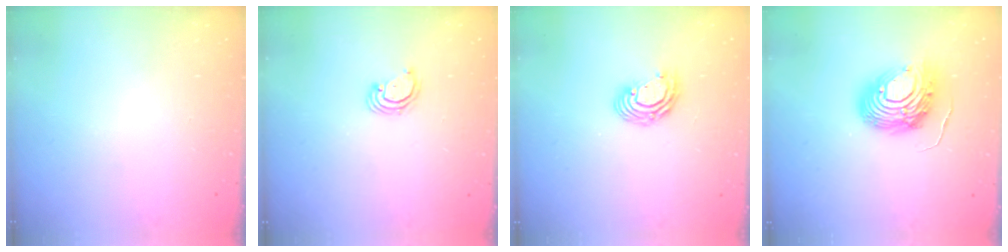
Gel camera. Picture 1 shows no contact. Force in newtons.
{"total": 2.4, "press": 2.4, "slide": 0.2}
{"total": 7.6, "press": 7.6, "slide": 0.9}
{"total": 13.4, "press": 13.4, "slide": 1.3}